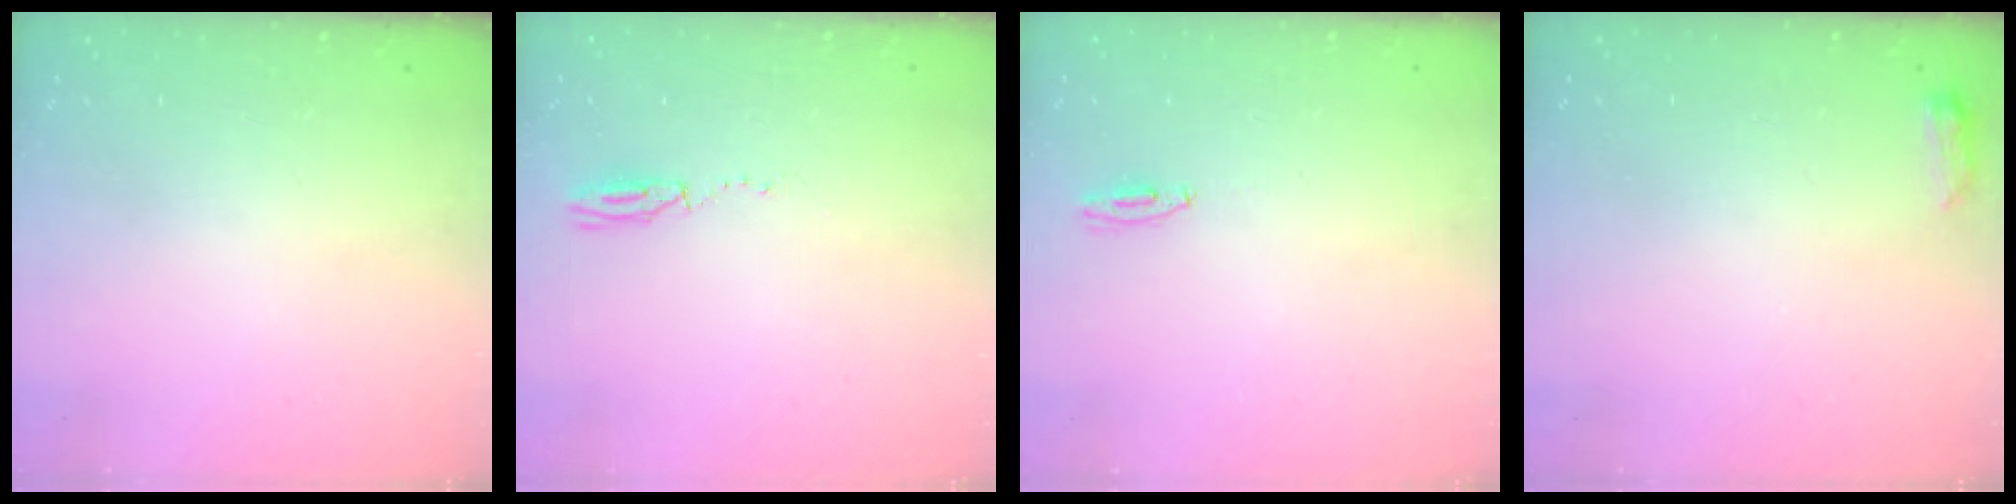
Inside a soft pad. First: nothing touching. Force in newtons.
{"total": 17.0, "press": 5.1, "slide": 16.2}
{"total": 3.1, "press": 2.8, "slide": 1.3}
{"total": 3.3, "press": 3.2, "slide": 0.5}